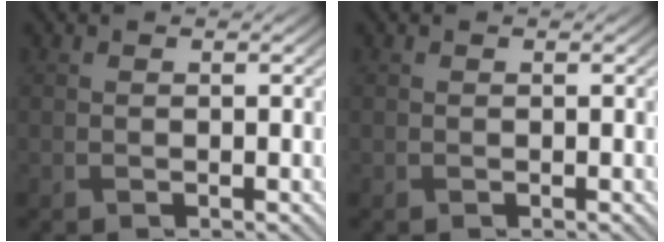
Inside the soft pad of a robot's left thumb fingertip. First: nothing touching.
{"total": 0.0}